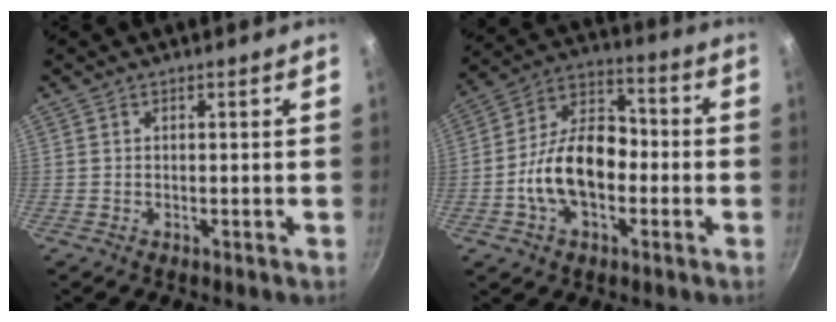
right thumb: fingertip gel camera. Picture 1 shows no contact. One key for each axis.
{"total": 15.5, "fx": -3.2, "fy": 9.9, "fz": 11.4, "tx": -0.165, "ty": 0.045, "tz": -0.071}